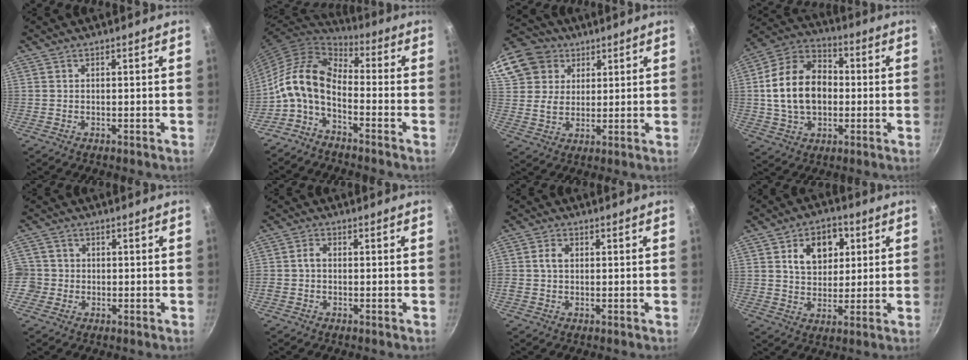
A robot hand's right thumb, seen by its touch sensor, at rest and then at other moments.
{"total": 12.4, "force": [-3.1, 6.9, 9.9], "torque": [-0.191, 0.045, -0.079]}
{"total": 16.8, "force": [8.4, 13.0, 6.5], "torque": [-0.139, 0.015, 0.153]}
{"total": 16.9, "force": [0.0, 12.0, 11.9], "torque": [-0.183, 0.029, -0.011]}
{"total": 5.0, "force": [-1.1, 4.7, 1.1], "torque": [-0.003, 0.014, -0.026]}
{"total": 2.1, "force": [-0.3, 1.5, 1.4], "torque": [-0.025, 0.009, -0.009]}
{"total": 2.7, "force": [0.3, 2.0, 1.8], "torque": [-0.030, 0.007, 0.000]}
{"total": 10.7, "force": [3.2, 7.8, 6.7], "torque": [-0.062, 0.001, 0.045]}